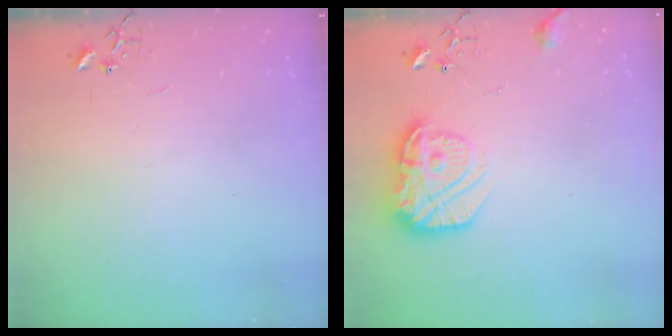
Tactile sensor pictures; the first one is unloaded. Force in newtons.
{"total": 17.2, "press": 17.2, "slide": 1.1}